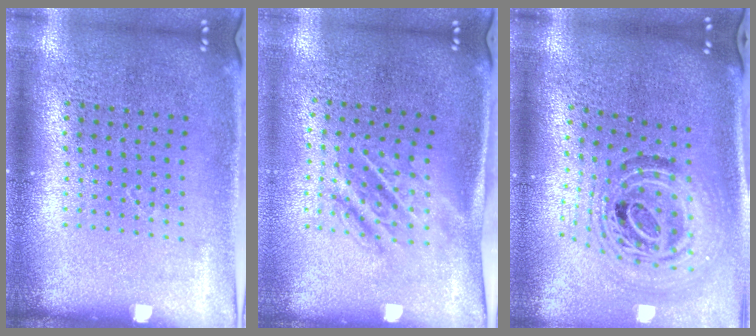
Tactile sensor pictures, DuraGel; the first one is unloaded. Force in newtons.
{"total": 1.7, "press": 1.3, "slide": 1.1}
{"total": 1.9, "press": 1.5, "slide": 1.1}